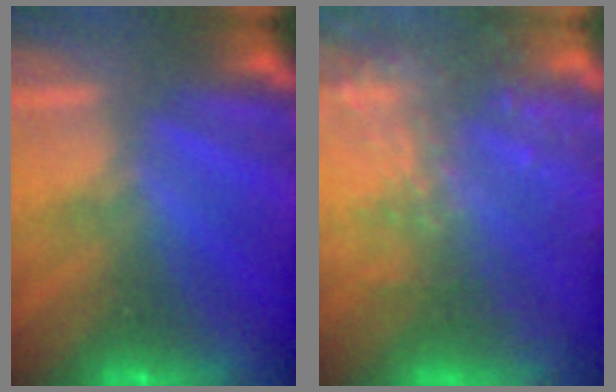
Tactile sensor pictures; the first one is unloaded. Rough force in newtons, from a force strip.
{"total": 5.9}